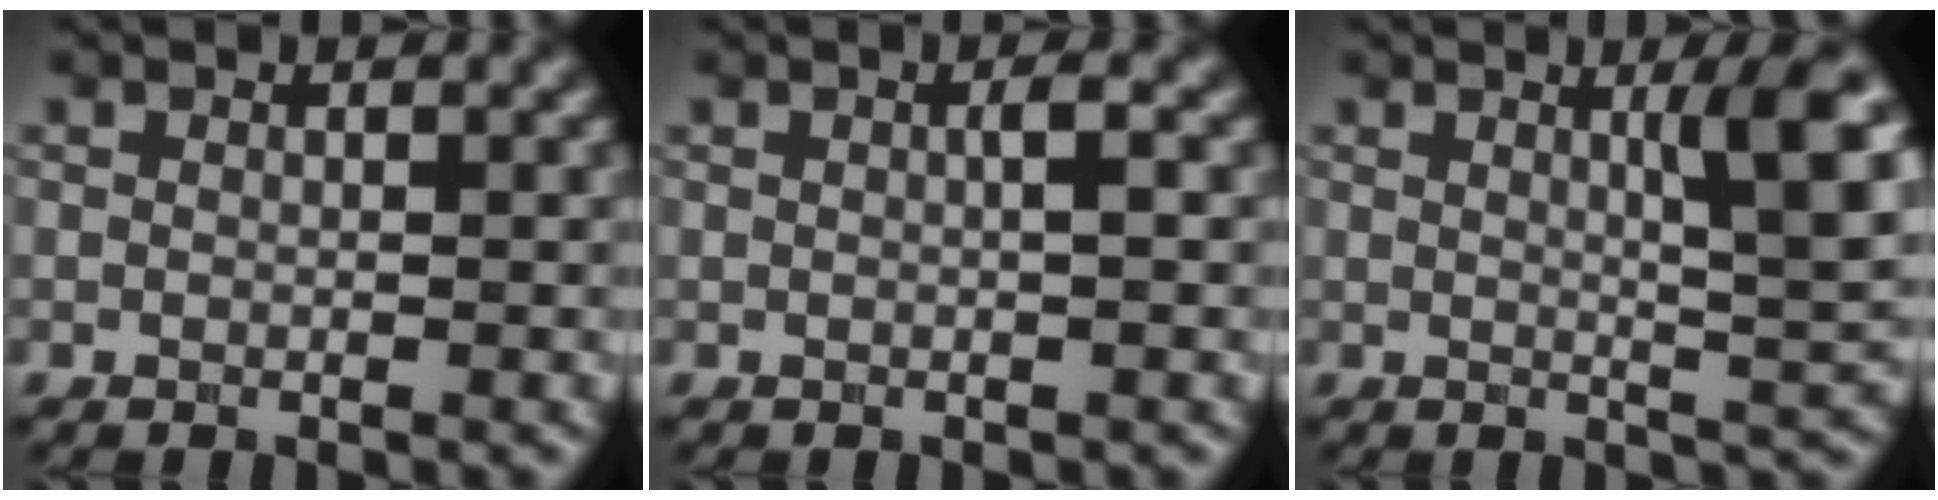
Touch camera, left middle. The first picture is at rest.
{"total": 1.3, "force": [-0.1, 0.1, 1.3], "torque": [-0.022, 0.009, 0.001]}
{"total": 5.9, "force": [1.6, 0.7, 5.6], "torque": [-0.072, 0.001, 0.035]}